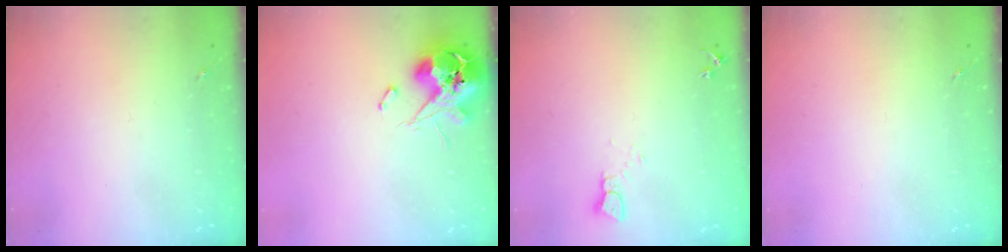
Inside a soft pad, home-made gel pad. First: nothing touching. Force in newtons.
{"total": 12.4, "press": 12.3, "slide": 1.9}
{"total": 2.4, "press": 2.4, "slide": 0.2}
{"total": 0.0}